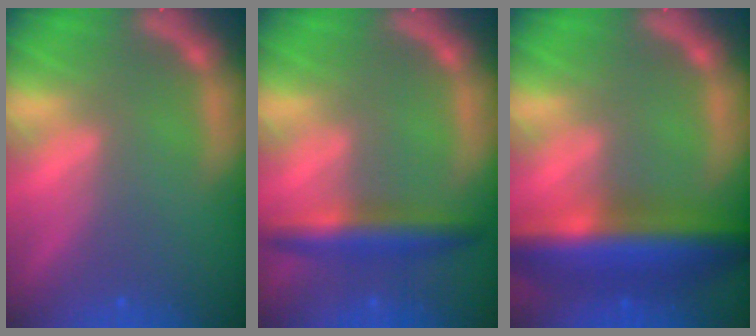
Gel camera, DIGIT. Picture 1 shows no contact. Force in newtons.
{"total": 4.4}
{"total": 9.5}